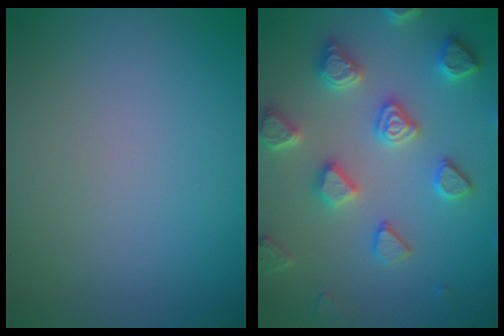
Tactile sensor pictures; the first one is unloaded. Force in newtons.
{"total": 4.9, "press": 4.8, "slide": 0.7}